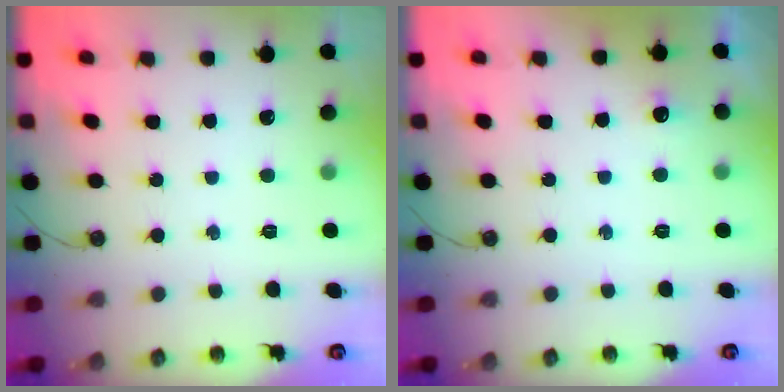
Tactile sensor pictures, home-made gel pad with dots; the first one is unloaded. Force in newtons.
{"total": 4.9, "press": 4.8, "slide": 1.1}